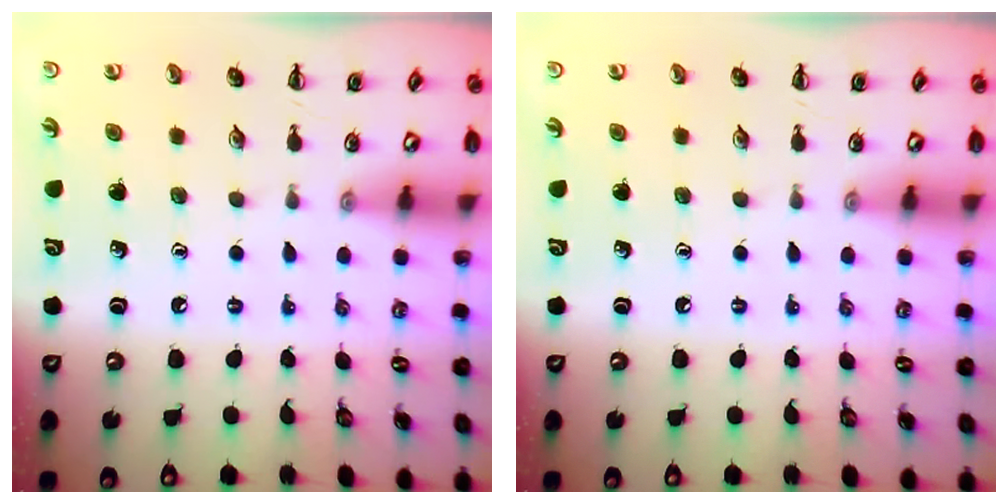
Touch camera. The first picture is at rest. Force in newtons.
{"total": 0.0}